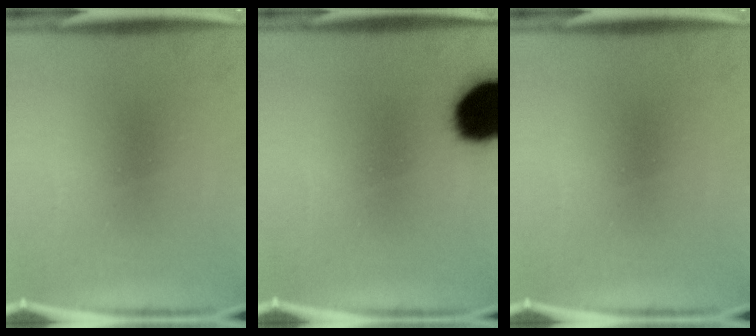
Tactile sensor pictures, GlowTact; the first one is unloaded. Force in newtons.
{"total": 19.6}
{"total": 0.0}